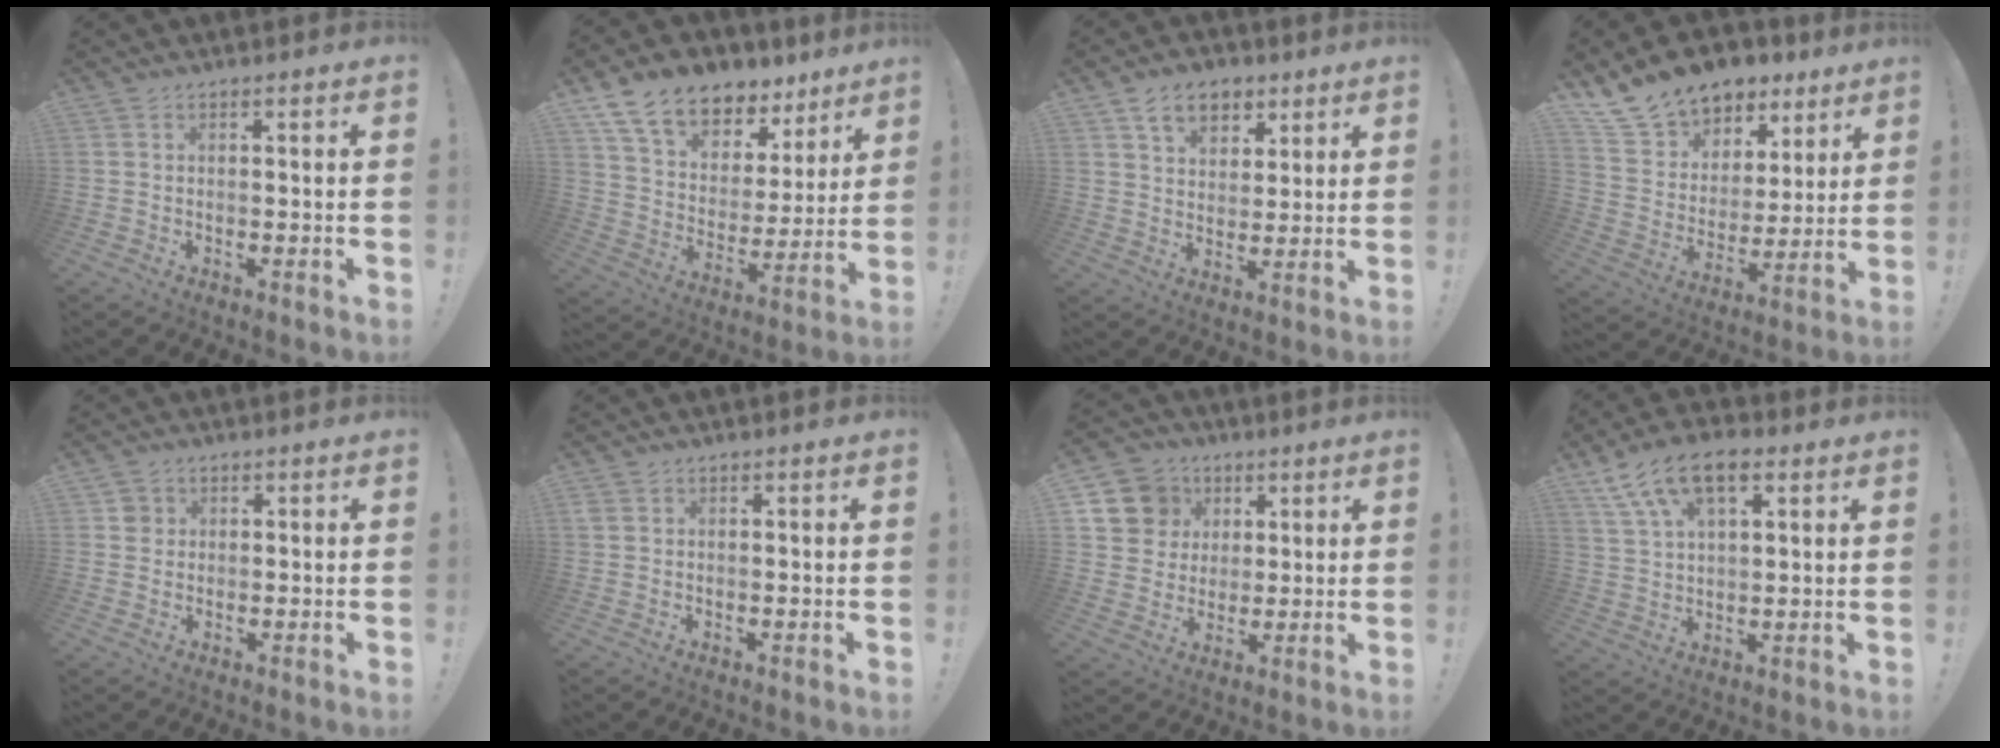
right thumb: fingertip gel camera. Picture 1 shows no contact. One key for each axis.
{"total": 14.5, "fx": 10.7, "fy": 7.8, "fz": 5.8, "tx": -0.107, "ty": -0.078, "tz": 0.198}
{"total": 10.2, "fx": 5.6, "fy": 7.0, "fz": 4.8, "tx": -0.069, "ty": -0.020, "tz": 0.105}
{"total": 15.4, "fx": 11.7, "fy": 9.2, "fz": 3.8, "tx": -0.076, "ty": -0.084, "tz": 0.231}
{"total": 2.5, "fx": 0.8, "fy": 2.3, "fz": 0.5, "tx": 0.000, "ty": 0.002, "tz": 0.013}
{"total": 1.2, "fx": 0.6, "fy": 0.9, "fz": 0.5, "tx": -0.011, "ty": 0.002, "tz": 0.011}
{"total": 11.9, "fx": 4.3, "fy": 10.6, "fz": 3.2, "tx": -0.041, "ty": -0.018, "tz": 0.091}
{"total": 12.3, "fx": 6.3, "fy": 6.3, "fz": 8.5, "tx": -0.161, "ty": -0.016, "tz": 0.119}